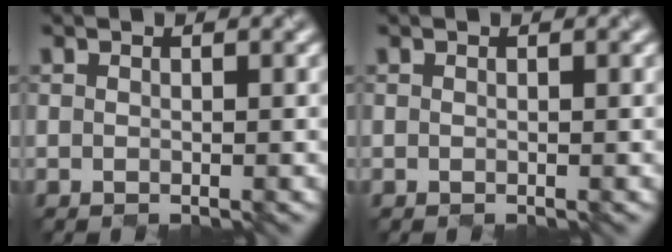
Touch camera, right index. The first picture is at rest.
{"total": 0.0}